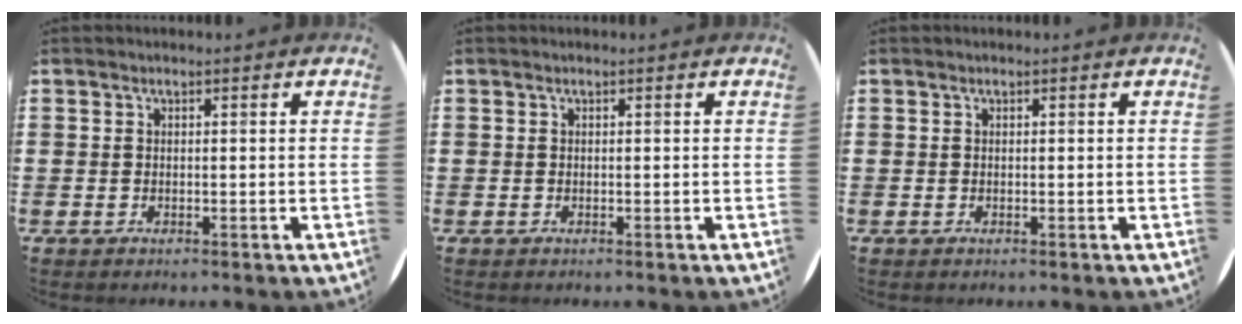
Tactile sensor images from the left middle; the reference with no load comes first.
{"total": 0.0}
{"total": 0.0}